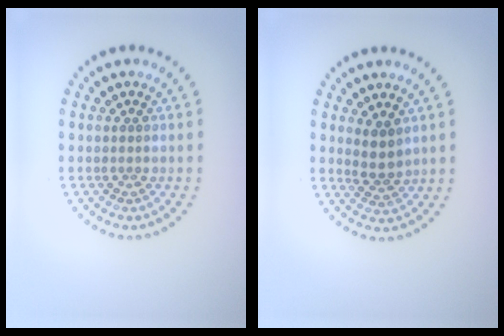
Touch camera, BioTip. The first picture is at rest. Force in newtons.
{"total": 2.2, "press": 1.9, "slide": 1.3}